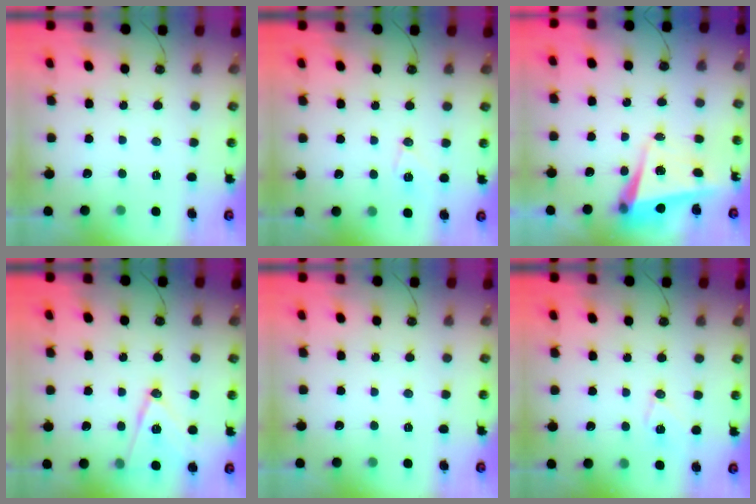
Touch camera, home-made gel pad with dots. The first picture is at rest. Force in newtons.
{"total": 7.6, "press": 7.6, "slide": 0.4}
{"total": 5.3, "press": 5.2, "slide": 1.1}
{"total": 13.6, "press": 13.2, "slide": 3.3}
{"total": 0.0}
{"total": 8.6, "press": 8.4, "slide": 1.8}